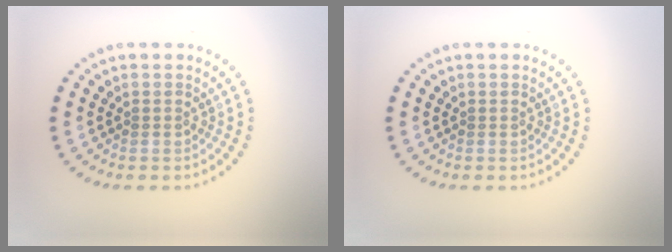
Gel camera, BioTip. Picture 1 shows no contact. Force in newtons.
{"total": 0.0}